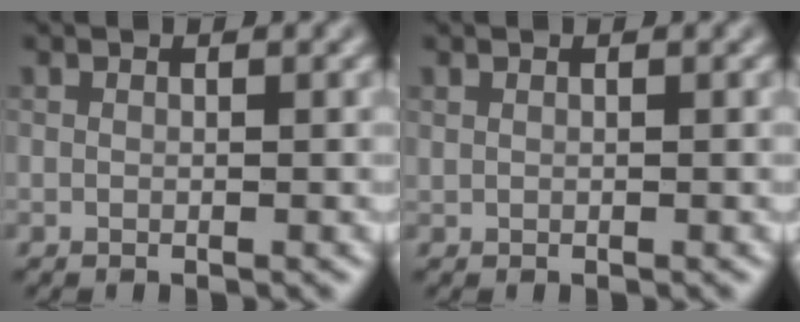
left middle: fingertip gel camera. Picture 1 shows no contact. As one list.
[{"total": 0.0}]